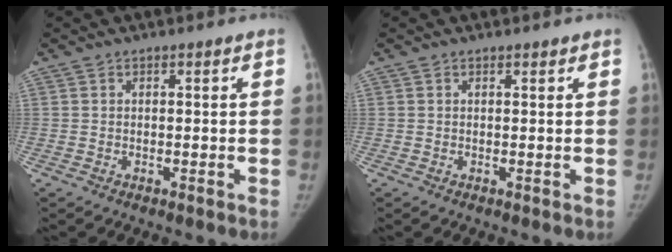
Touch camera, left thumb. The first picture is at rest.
{"total": 0.5, "force": [0.5, 0.2, 0.2], "torque": [-0.004, -0.004, 0.006]}